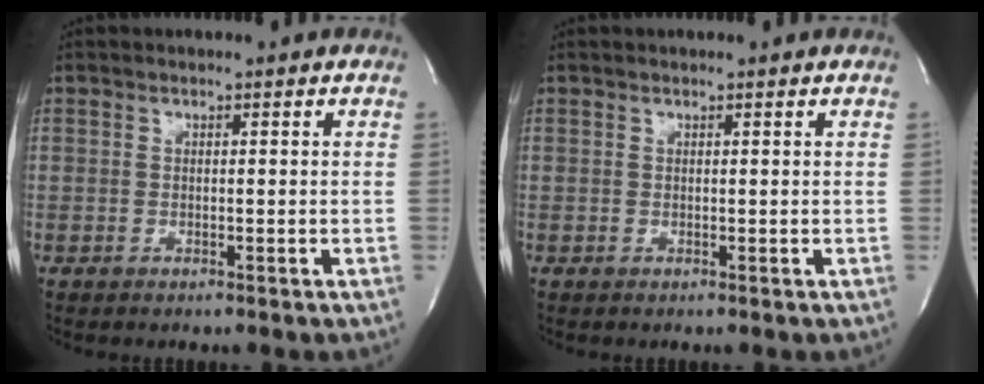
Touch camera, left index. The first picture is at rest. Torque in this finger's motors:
{"motor_torque": [0.22, -0.16, -0.01, -0.01]}